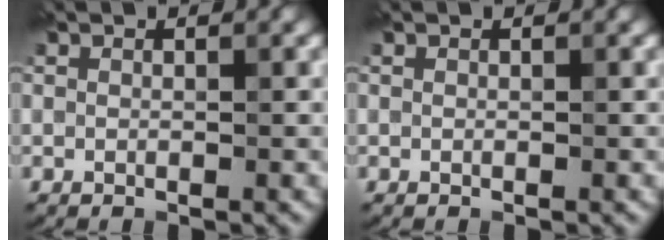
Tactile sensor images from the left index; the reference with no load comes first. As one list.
[{"total": 0.0}]